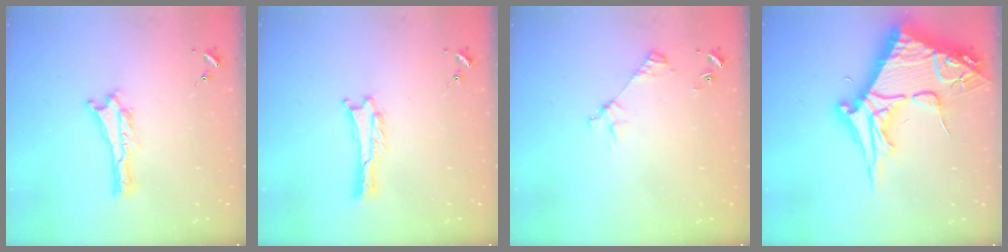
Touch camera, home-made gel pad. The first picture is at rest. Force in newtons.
{"total": 0.5, "press": 0.5, "slide": 0.1}
{"total": 3.1, "press": 3.1, "slide": 0.3}
{"total": 15.2, "press": 15.1, "slide": 1.8}